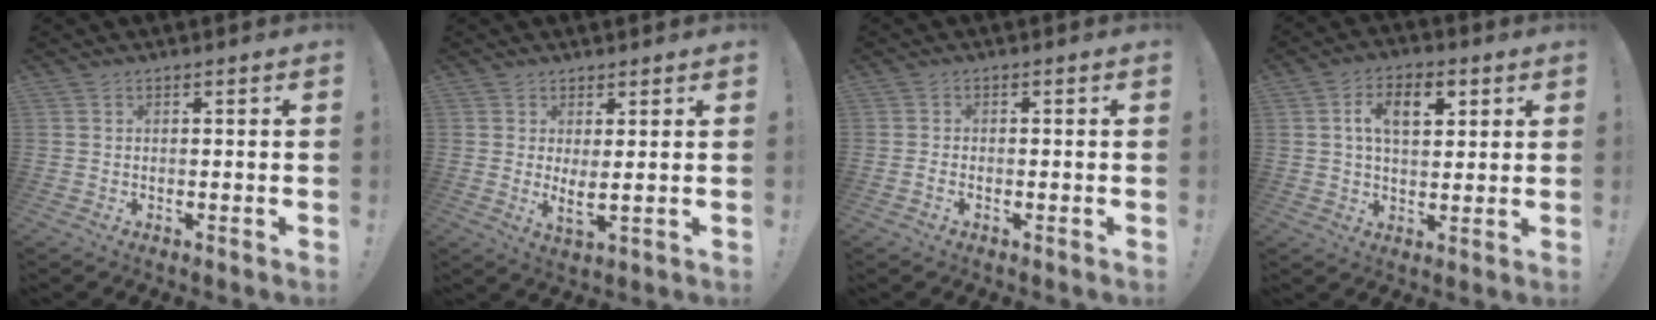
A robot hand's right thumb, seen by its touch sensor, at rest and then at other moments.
{"total": 3.7, "force": [1.7, 0.1, 3.3], "torque": [-0.046, -0.024, 0.029]}
{"total": 1.1, "force": [-0.9, 0.4, 0.5], "torque": [-0.014, 0.003, -0.014]}
{"total": 10.1, "force": [3.1, 5.9, 7.6], "torque": [-0.117, 0.011, 0.053]}